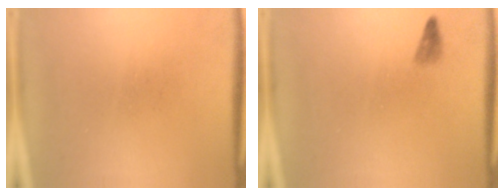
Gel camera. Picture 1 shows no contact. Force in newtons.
{"total": 0.9}